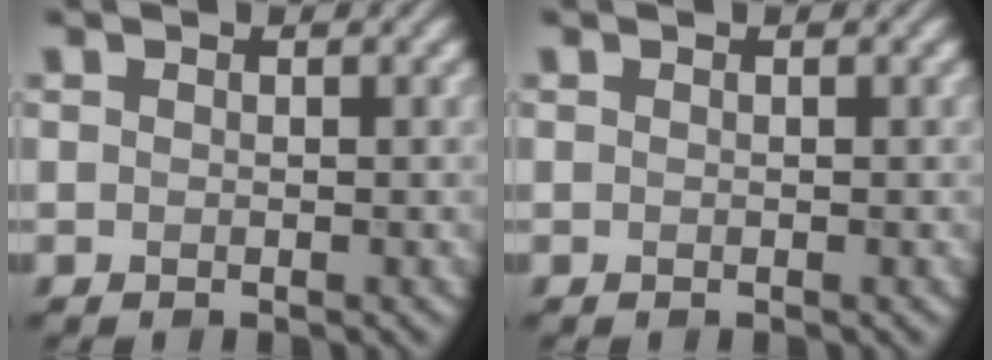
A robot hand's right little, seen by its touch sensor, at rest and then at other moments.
{"total": 0.0}